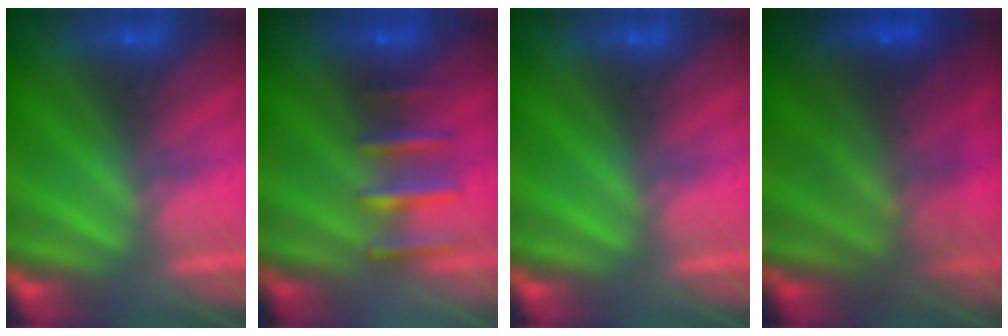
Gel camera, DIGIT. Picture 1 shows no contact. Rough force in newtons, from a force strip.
{"total": 2.5}
{"total": 0.0}
{"total": 7.1}